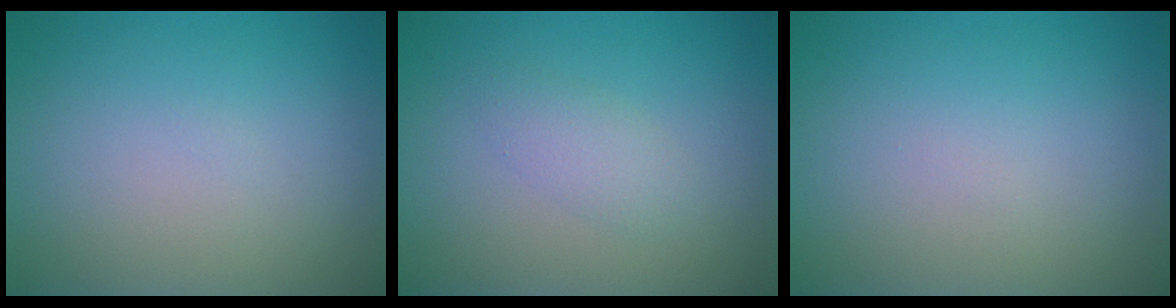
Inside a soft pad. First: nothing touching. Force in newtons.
{"total": 1.7, "press": 1.7, "slide": 0.1}
{"total": 0.0}